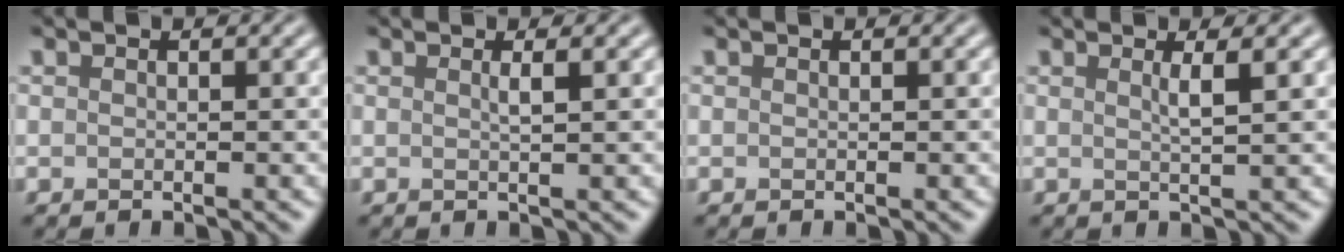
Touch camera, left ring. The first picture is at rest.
{"total": 1.2, "force": [0.4, 0.4, 1.1], "torque": [-0.010, 0.001, 0.002]}
{"total": 0.0}
{"total": 1.9, "force": [0.6, 0.5, 1.7], "torque": [-0.024, 0.000, 0.004]}